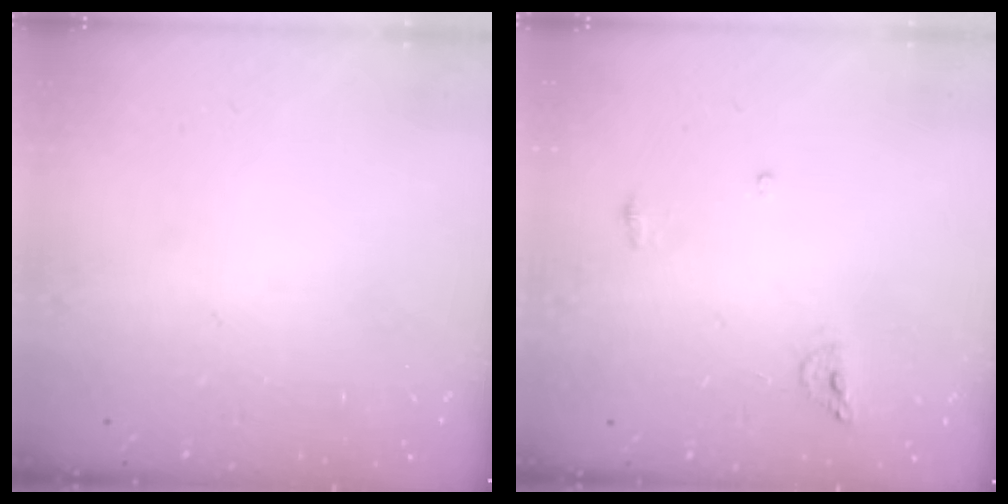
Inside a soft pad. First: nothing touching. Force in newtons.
{"total": 7.0, "press": 6.5, "slide": 2.7}